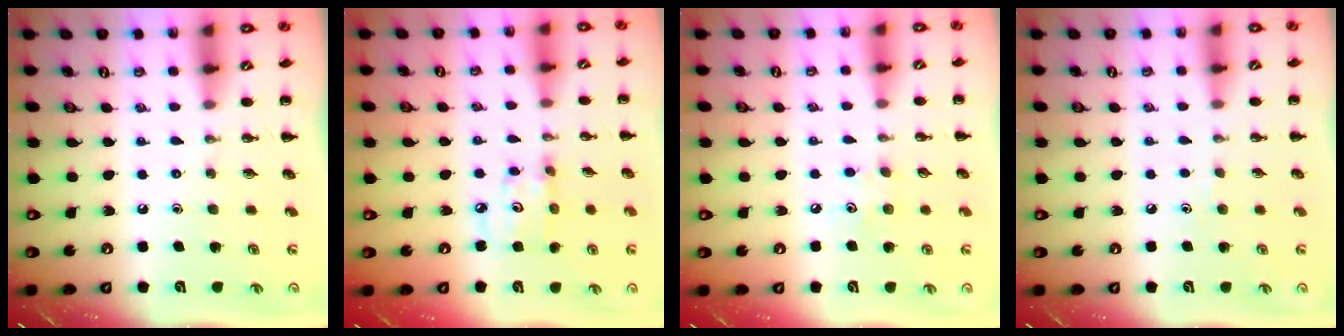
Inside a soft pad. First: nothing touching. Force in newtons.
{"total": 4.6, "press": 4.6, "slide": 0.5}
{"total": 4.6, "press": 4.5, "slide": 1.2}
{"total": 3.1, "press": 2.9, "slide": 1.1}